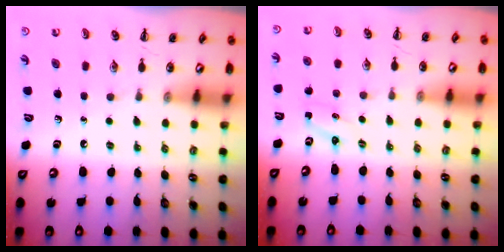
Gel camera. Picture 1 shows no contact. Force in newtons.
{"total": 2.3, "press": 2.2, "slide": 0.7}